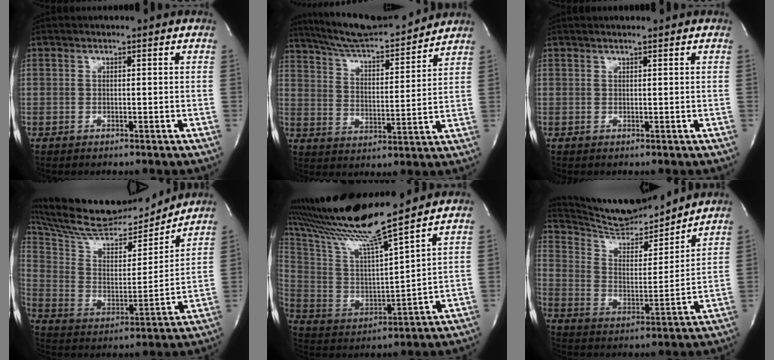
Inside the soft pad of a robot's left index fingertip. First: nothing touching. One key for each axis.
{"total": 15.9, "fx": 14.8, "fy": 1.5, "fz": 5.6, "tx": -0.101, "ty": 0.007, "tz": 0.238}
{"total": 0.5, "fx": 0.4, "fy": -0.1, "fz": 0.3, "tx": -0.012, "ty": 0.004, "tz": 0.009}
{"total": 22.3, "fx": 20.6, "fy": 3.2, "fz": 8.1, "tx": -0.152, "ty": 0.002, "tz": 0.331}
{"total": 17.2, "fx": 14.8, "fy": -1.6, "fz": 8.6, "tx": -0.182, "ty": -0.014, "tz": 0.267}
{"total": 14.6, "fx": 14.1, "fy": 0.8, "fz": 3.8, "tx": -0.075, "ty": -0.003, "tz": 0.241}